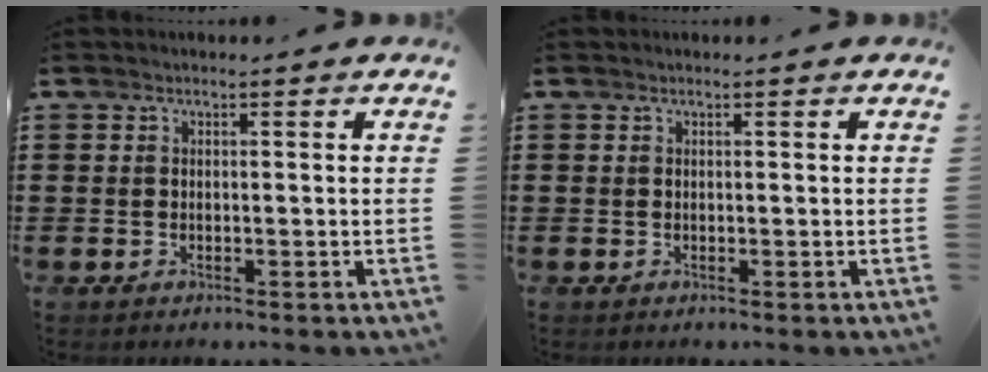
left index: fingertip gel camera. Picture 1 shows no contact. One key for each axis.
{"total": 0.0}